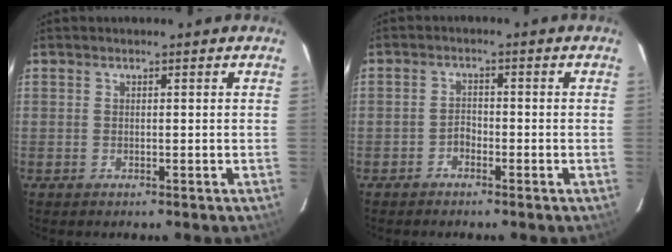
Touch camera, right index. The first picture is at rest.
{"total": 1.8, "force": [-1.3, 1.0, 0.6], "torque": [-0.011, 0.005, -0.023]}